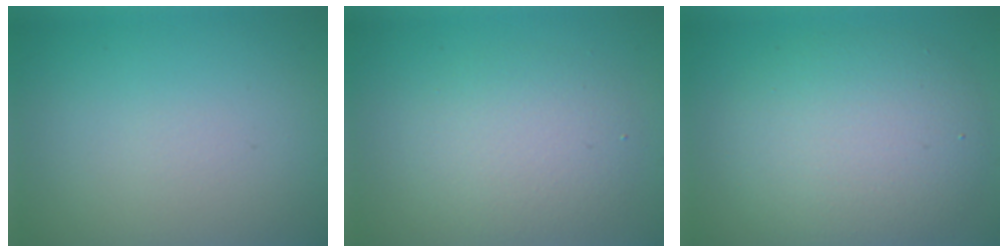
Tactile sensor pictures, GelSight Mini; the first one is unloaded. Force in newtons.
{"total": 3.9, "press": 3.9, "slide": 0.3}
{"total": 6.6, "press": 6.6, "slide": 0.7}